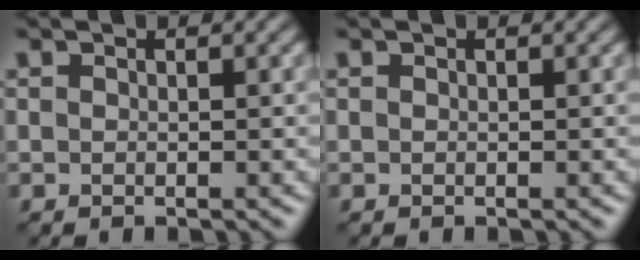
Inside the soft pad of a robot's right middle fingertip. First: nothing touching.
{"total": 0.0}